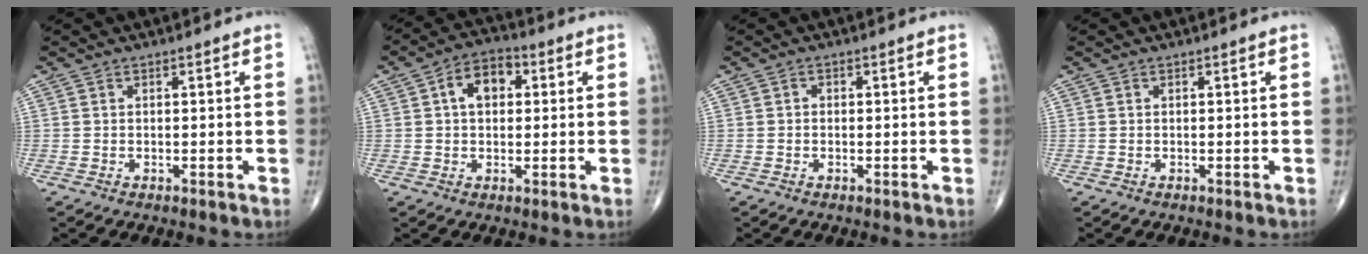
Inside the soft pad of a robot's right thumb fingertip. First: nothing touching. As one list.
[{"total": 7.3, "force": [1.6, 4.9, 5.2], "torque": [-0.070, 0.014, 0.017]}, {"total": 0.7, "force": [-0.2, 0.6, 0.2], "torque": [0.001, 0.002, -0.007]}, {"total": 0.0}]